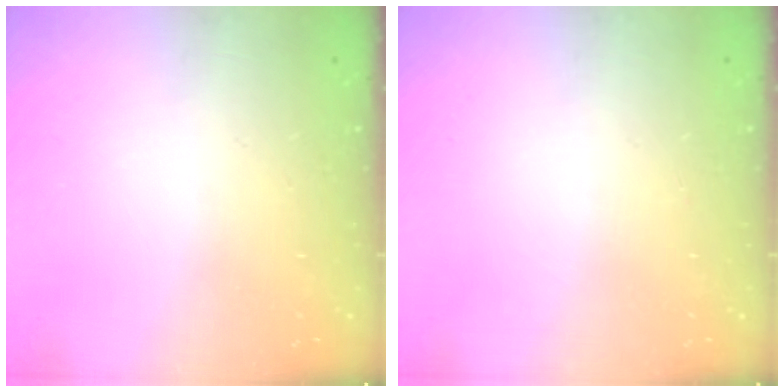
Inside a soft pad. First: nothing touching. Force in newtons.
{"total": 0.0}